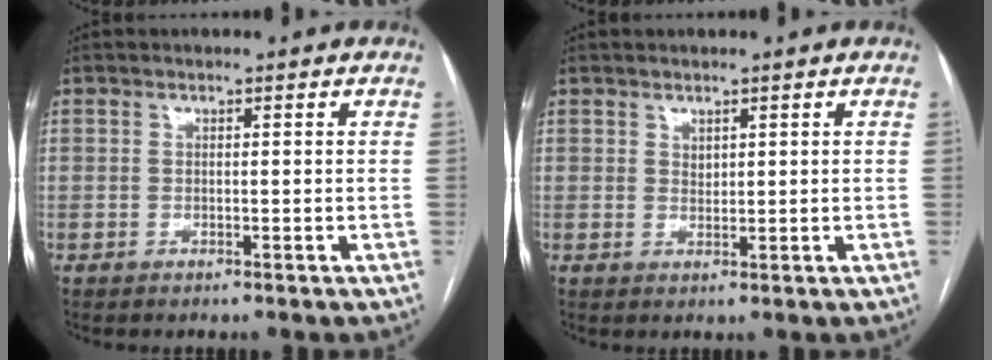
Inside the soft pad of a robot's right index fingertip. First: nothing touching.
{"total": 1.1, "force": [0.7, 0.7, 0.5], "torque": [-0.005, -0.002, 0.014]}